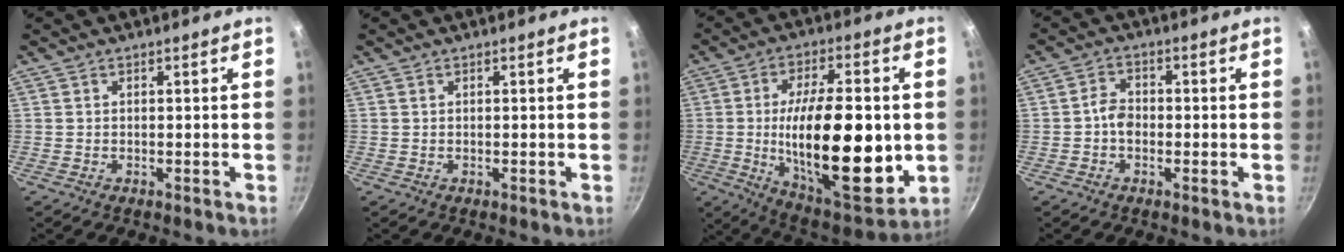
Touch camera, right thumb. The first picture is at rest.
{"total": 0.0}
{"total": 25.9, "force": [-1.6, 10.5, 23.6], "torque": [-0.364, -0.015, -0.021]}
{"total": 3.5, "force": [-0.8, 2.5, 2.3], "torque": [-0.034, 0.018, -0.022]}